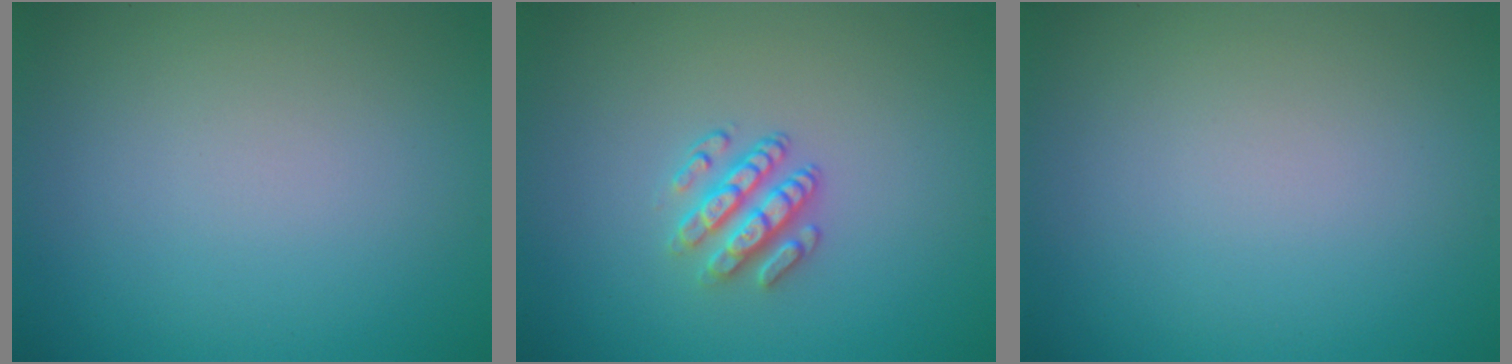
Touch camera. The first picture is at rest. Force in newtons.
{"total": 2.8, "press": 2.4, "slide": 1.5}
{"total": 0.0}